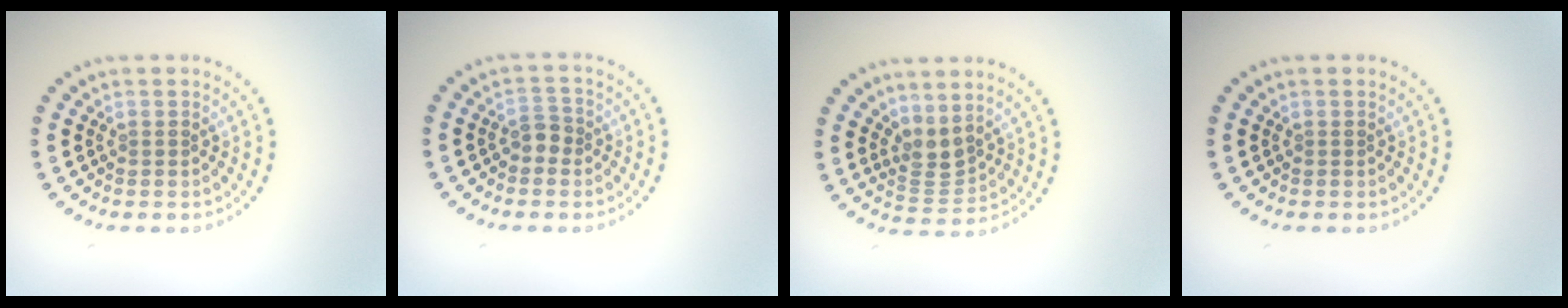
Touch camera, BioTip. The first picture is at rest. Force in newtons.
{"total": 1.5, "press": 1.4, "slide": 0.5}
{"total": 2.3, "press": 1.9, "slide": 1.4}
{"total": 0.0}